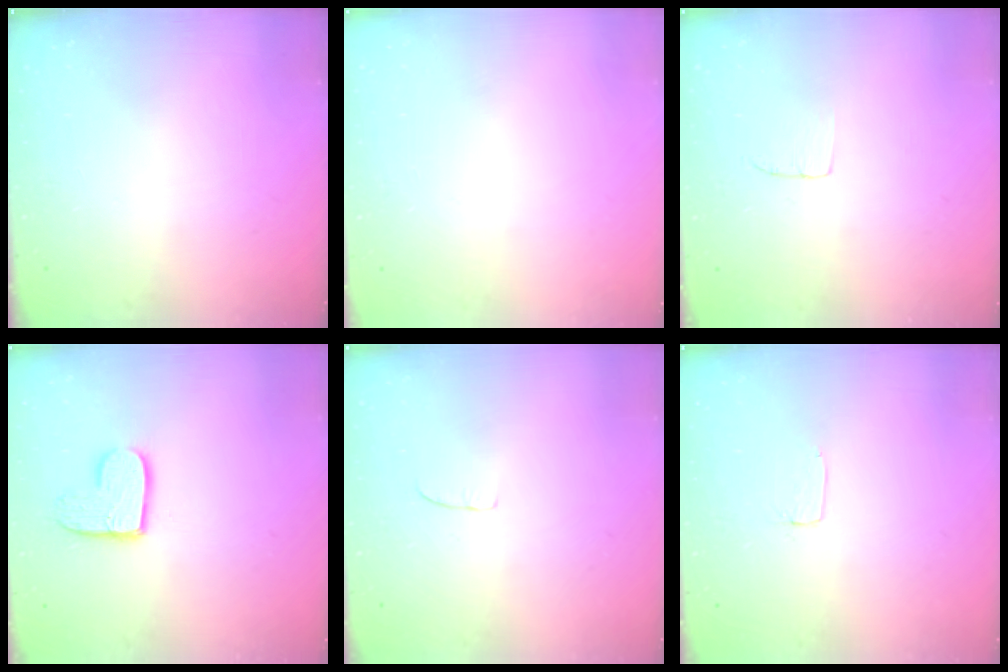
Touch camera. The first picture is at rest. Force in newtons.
{"total": 0.0}
{"total": 3.1, "press": 3.0, "slide": 0.3}
{"total": 10.0, "press": 10.0, "slide": 0.5}
{"total": 3.7, "press": 3.7, "slide": 0.3}
{"total": 2.0, "press": 2.0, "slide": 0.0}